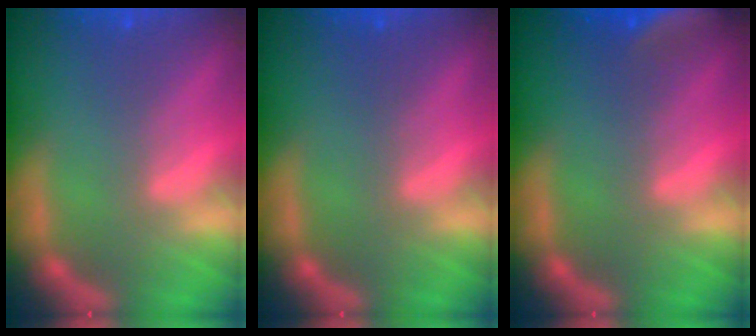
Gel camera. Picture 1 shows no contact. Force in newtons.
{"total": 0.0}
{"total": 5.5}